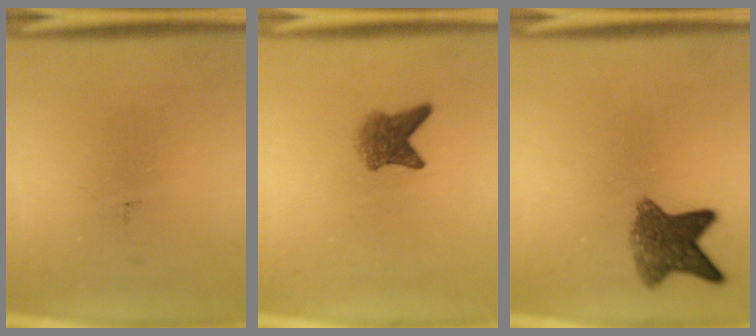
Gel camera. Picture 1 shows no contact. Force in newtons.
{"total": 3.6}
{"total": 6.8}